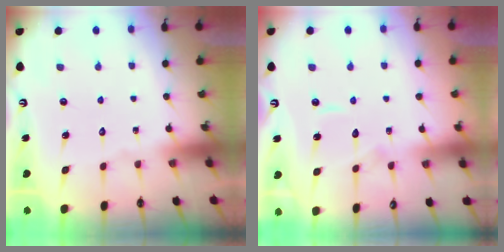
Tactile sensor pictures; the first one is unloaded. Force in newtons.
{"total": 4.8, "press": 4.7, "slide": 0.5}